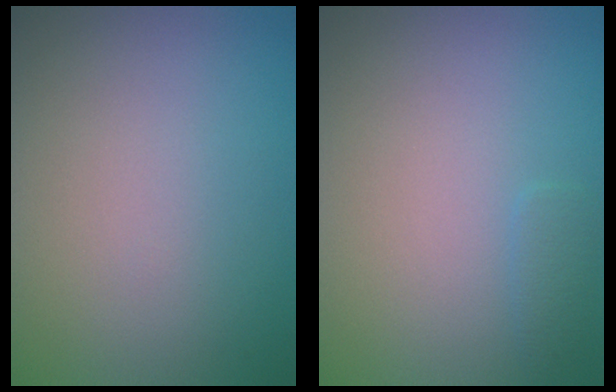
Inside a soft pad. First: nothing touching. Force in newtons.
{"total": 0.9, "press": 0.9, "slide": 0.1}